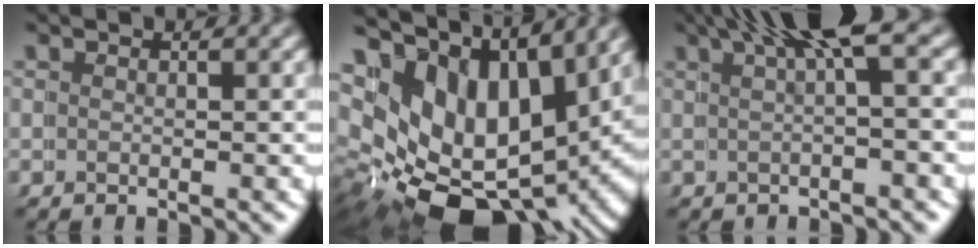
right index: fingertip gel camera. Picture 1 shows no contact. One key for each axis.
{"total": 17.4, "fx": -0.8, "fy": 12.3, "fz": 12.3, "tx": -0.241, "ty": -0.058, "tz": 0.011}
{"total": 4.8, "fx": 2.7, "fy": 0.6, "fz": 3.9, "tx": -0.052, "ty": 0.013, "tz": 0.044}